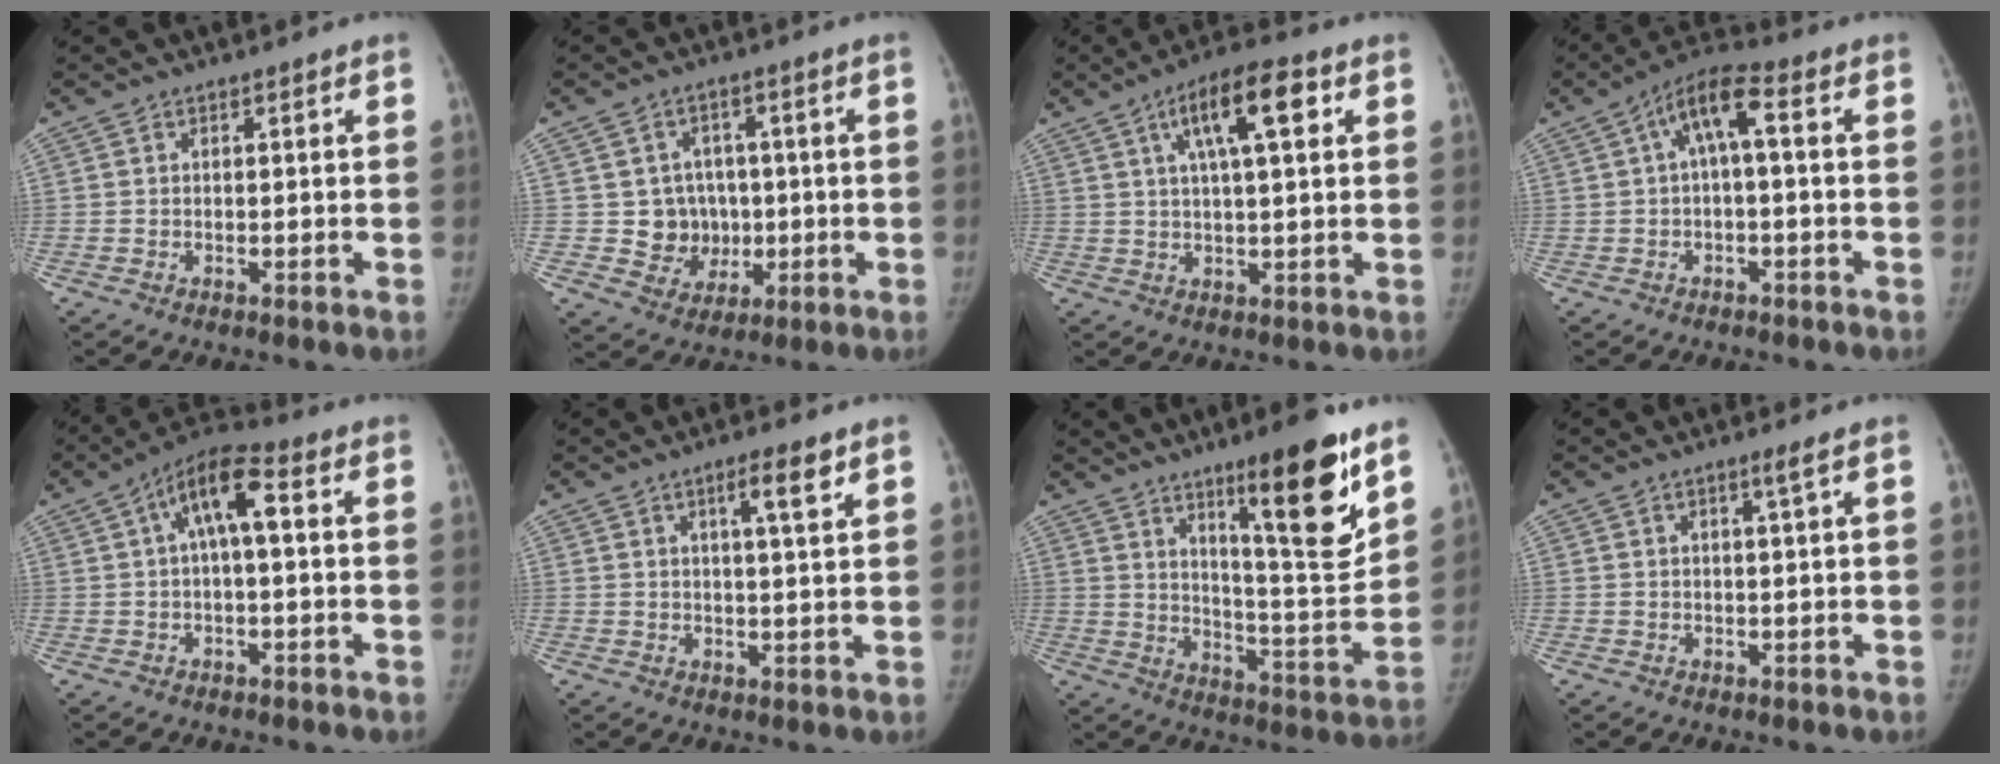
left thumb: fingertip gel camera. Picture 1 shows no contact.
{"total": 7.9, "force": [-0.1, 7.5, 2.6], "torque": [0.004, 0.008, 0.009]}
{"total": 11.0, "force": [4.2, 3.1, 9.7], "torque": [-0.155, 0.008, 0.066]}
{"total": 7.6, "force": [0.9, 2.3, 7.2], "torque": [-0.132, 0.039, 0.007]}
{"total": 9.4, "force": [1.8, 3.3, 8.7], "torque": [-0.156, 0.034, 0.020]}
{"total": 4.7, "force": [2.5, 0.5, 3.9], "torque": [-0.061, -0.015, 0.041]}
{"total": 18.0, "force": [10.8, 2.9, 14.1], "torque": [-0.177, -0.077, 0.175]}
{"total": 1.4, "force": [0.6, -0.5, 1.2], "torque": [-0.026, -0.005, 0.014]}